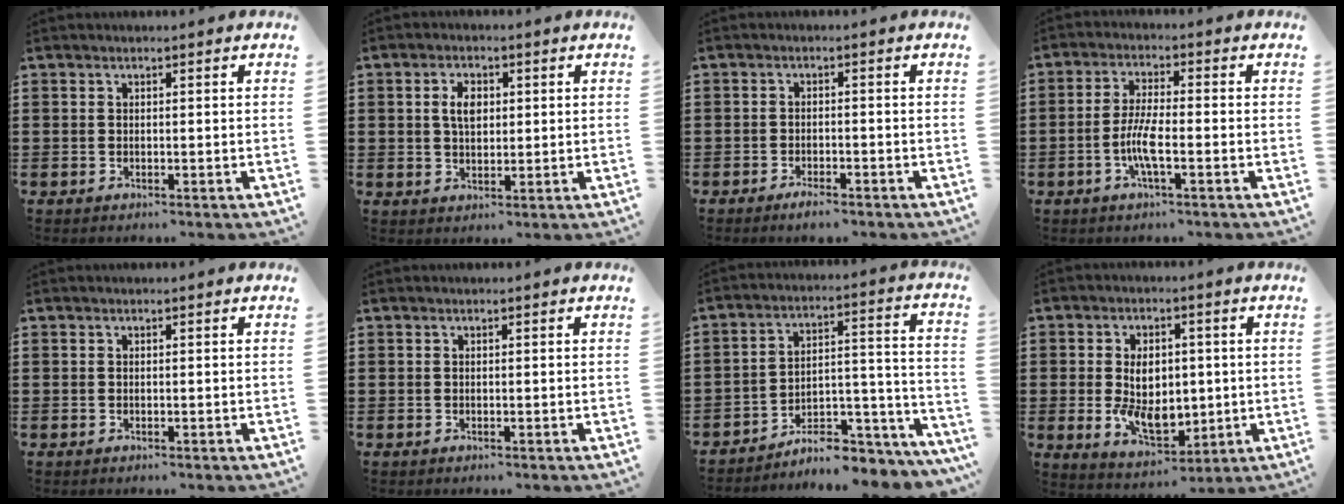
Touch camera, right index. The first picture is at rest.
{"total": 3.7, "force": [0.7, 2.1, 3.0], "torque": [-0.056, 0.008, 0.009]}
{"total": 2.0, "force": [-1.8, 0.1, 0.8], "torque": [-0.015, -0.001, -0.034]}
{"total": 5.6, "force": [-1.9, 1.1, 5.2], "torque": [-0.115, -0.009, -0.042]}
{"total": 0.0}
{"total": 0.0}
{"total": 6.7, "force": [-6.0, 1.7, 2.5], "torque": [-0.033, 0.006, -0.114]}
{"total": 8.3, "force": [-0.3, 5.4, 6.3], "torque": [-0.114, -0.001, -0.010]}